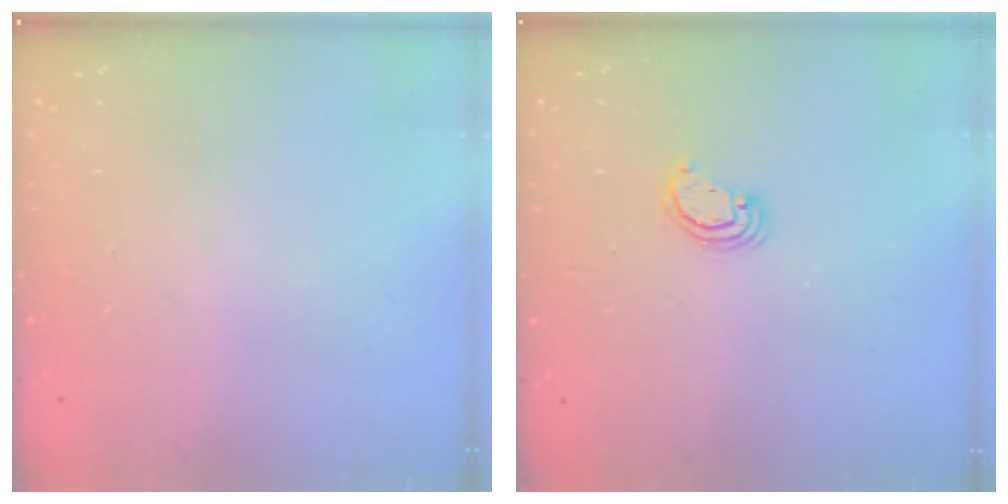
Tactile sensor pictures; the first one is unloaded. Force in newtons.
{"total": 3.0, "press": 2.9, "slide": 0.3}